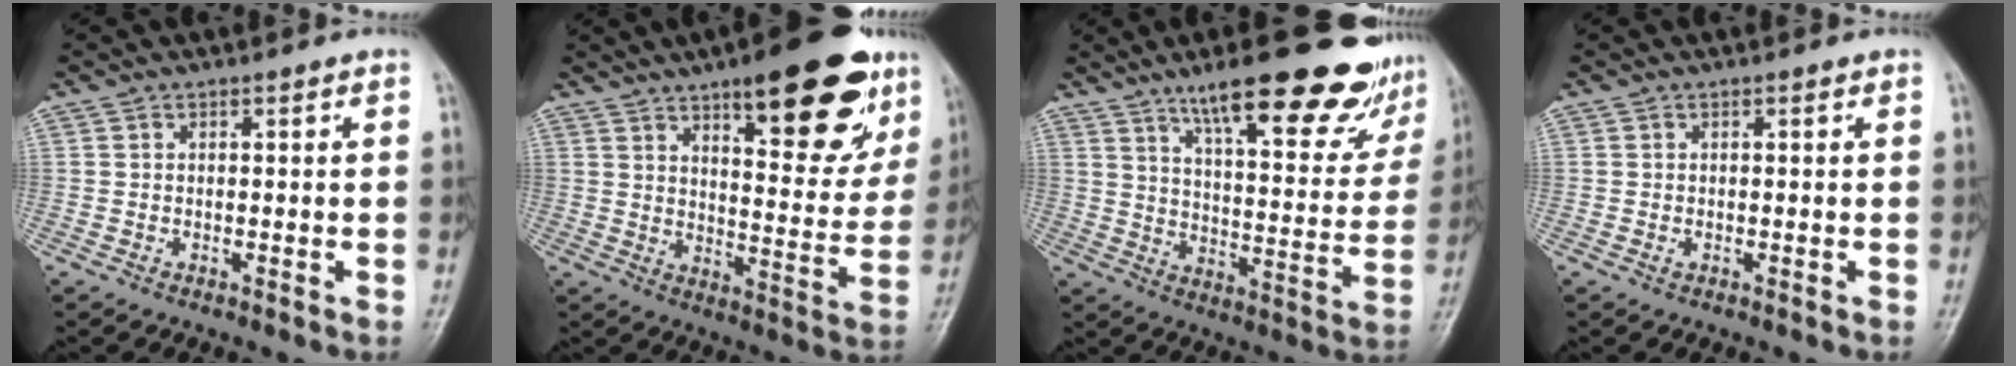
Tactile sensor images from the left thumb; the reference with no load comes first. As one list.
[{"total": 22.2, "force": [12.9, 7.6, 16.4], "torque": [-0.177, -0.048, 0.182]}, {"total": 24.5, "force": [17.0, 6.2, 16.5], "torque": [-0.194, -0.065, 0.240]}, {"total": 0.6, "force": [0.0, 0.4, 0.5], "torque": [-0.008, -0.001, 0.000]}]